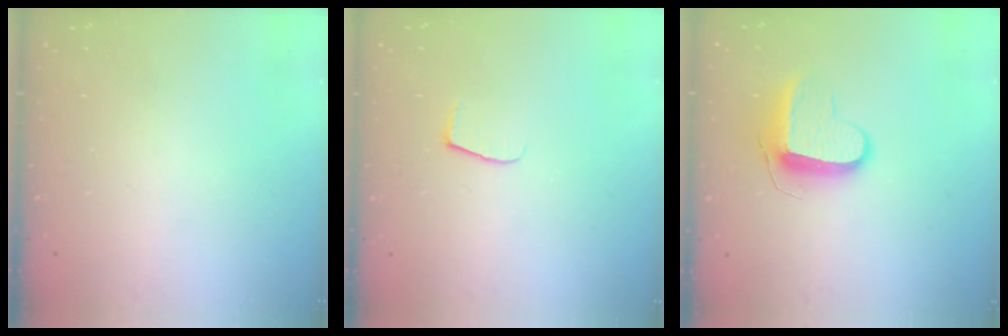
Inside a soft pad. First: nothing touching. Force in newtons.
{"total": 5.3, "press": 5.2, "slide": 0.4}
{"total": 10.0, "press": 10.0, "slide": 0.2}